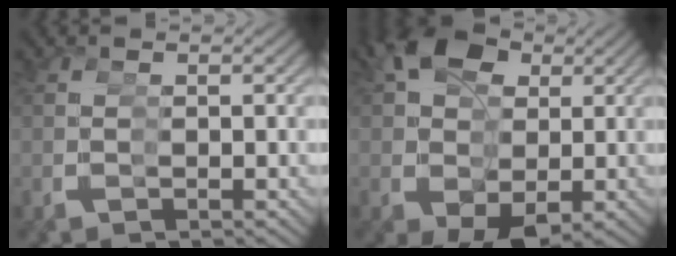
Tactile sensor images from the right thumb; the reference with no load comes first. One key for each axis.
{"total": 11.3, "fx": 1.0, "fy": 8.6, "fz": 7.3, "tx": -0.126, "ty": -0.038, "tz": 0.030}